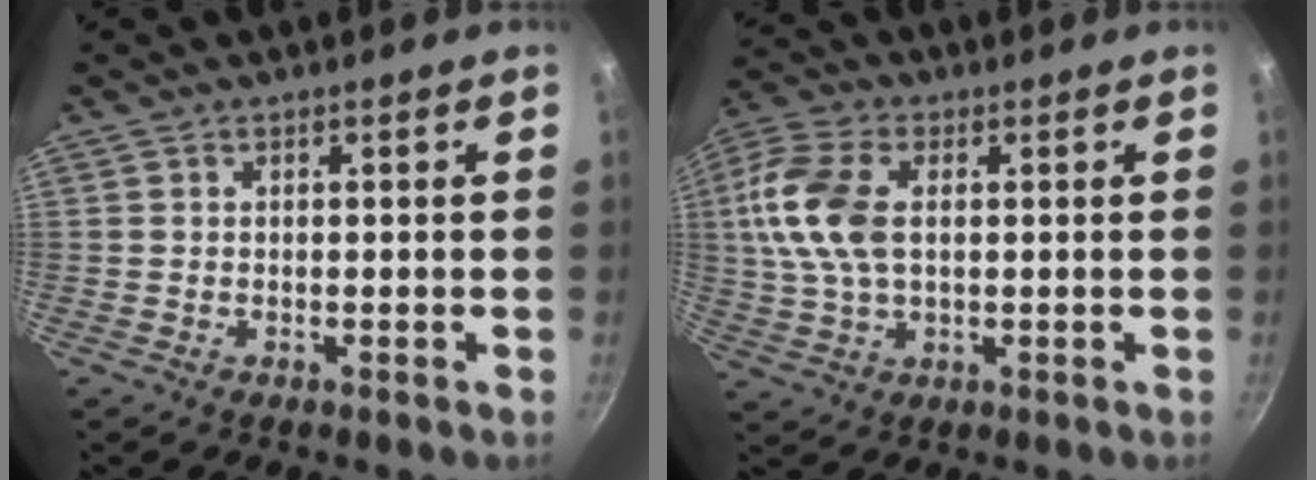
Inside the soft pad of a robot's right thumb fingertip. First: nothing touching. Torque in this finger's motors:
{"motor_torque": [0.52, 2.86, 1.55, 0.17, 0.18]}